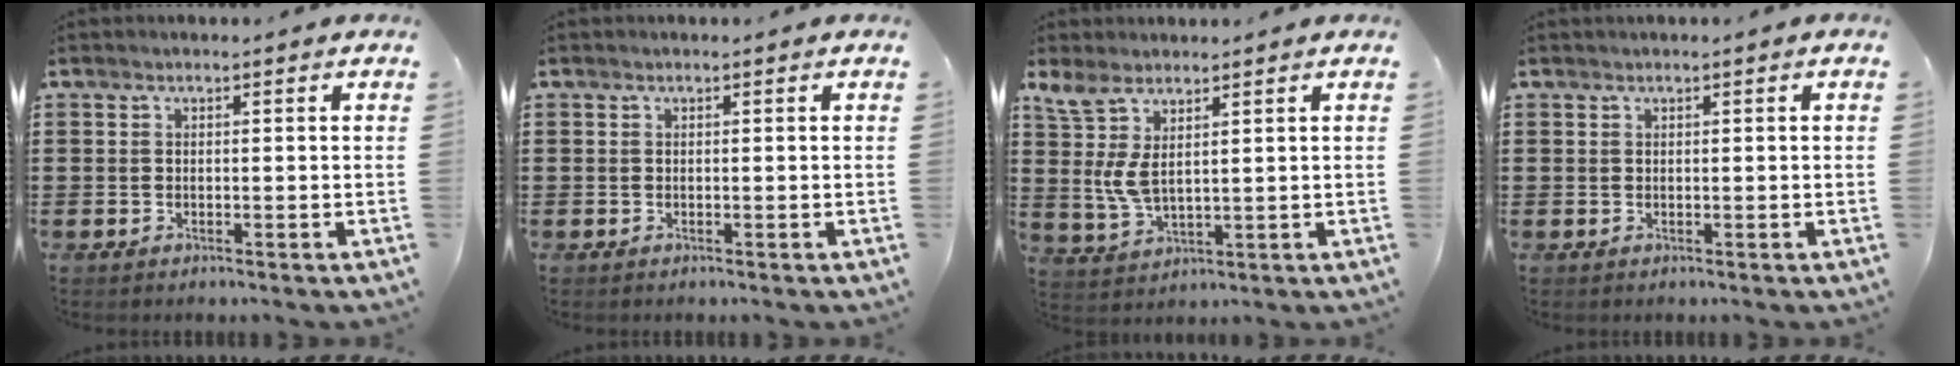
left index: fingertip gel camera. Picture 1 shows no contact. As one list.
[{"total": 0.0}, {"total": 5.9, "force": [2.3, 2.5, 4.8], "torque": [-0.124, -0.004, 0.036]}, {"total": 0.0}]